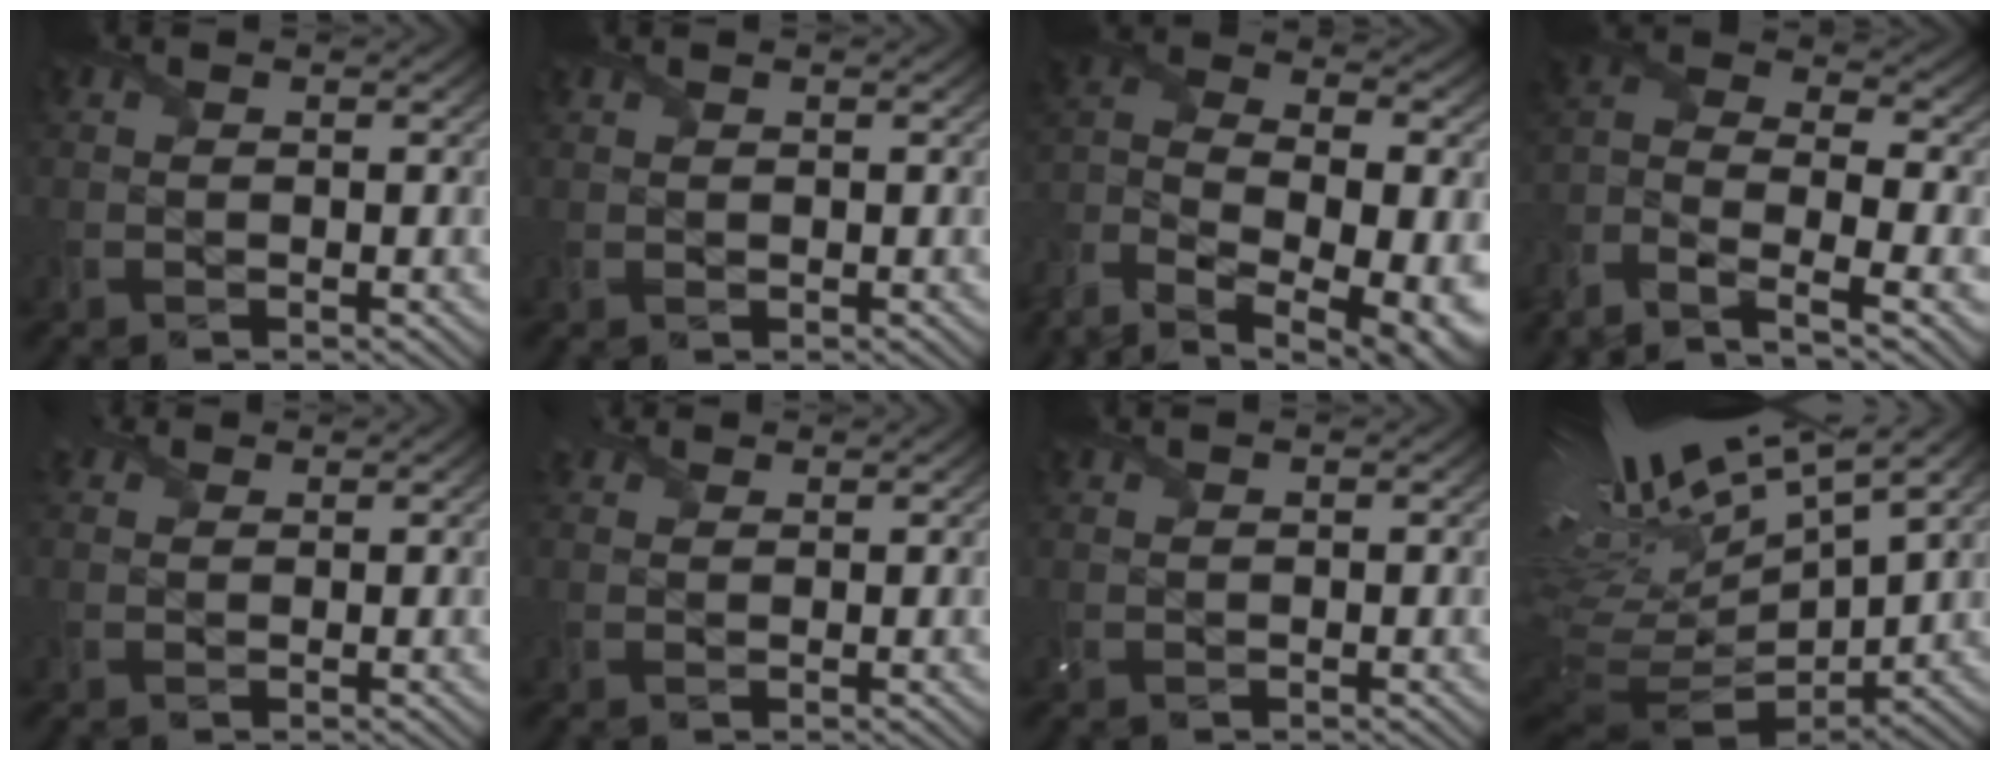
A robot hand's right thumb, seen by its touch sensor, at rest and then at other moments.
{"total": 0.7, "force": [0.6, 0.3, 0.2], "torque": [-0.009, 0.000, 0.014]}
{"total": 15.8, "force": [-8.9, 7.9, 10.3], "torque": [-0.229, -0.027, -0.128]}
{"total": 10.5, "force": [-7.1, 3.7, 6.8], "torque": [-0.152, -0.014, -0.148]}
{"total": 1.5, "force": [1.3, 0.8, 0.3], "torque": [-0.010, 0.004, 0.025]}
{"total": 1.8, "force": [1.6, 0.8, 0.4], "torque": [-0.012, 0.005, 0.032]}
{"total": 0.9, "force": [0.8, 0.1, 0.2], "torque": [-0.014, 0.004, 0.021]}
{"total": 18.4, "force": [7.5, 6.2, 15.6], "torque": [-0.268, 0.037, 0.177]}